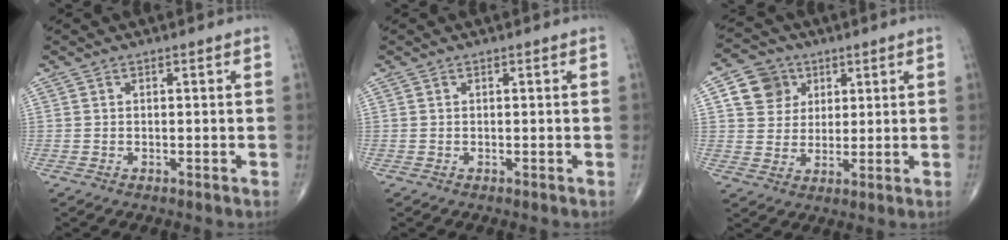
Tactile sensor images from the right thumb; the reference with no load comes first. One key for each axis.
{"total": 0.0}
{"total": 8.1, "fx": 3.0, "fy": 7.1, "fz": 2.5, "tx": -0.011, "ty": -0.006, "tz": 0.053}